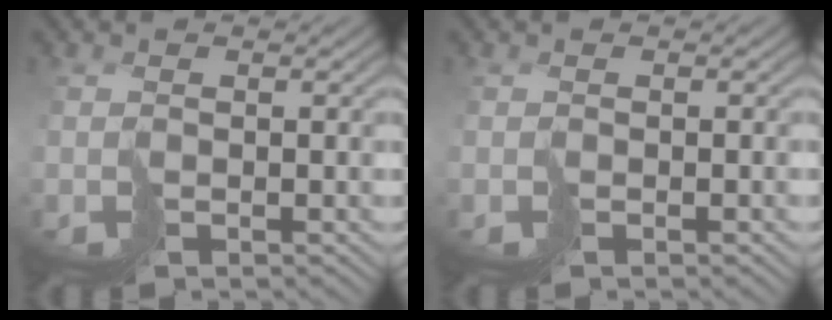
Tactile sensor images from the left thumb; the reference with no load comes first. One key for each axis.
{"total": 0.6, "fx": -0.4, "fy": 0.0, "fz": 0.4, "tx": -0.007, "ty": 0.003, "tz": -0.005}